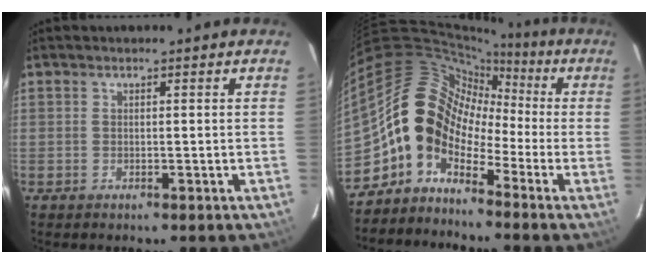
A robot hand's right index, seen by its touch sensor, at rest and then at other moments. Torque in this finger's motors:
{"motor_torque": [1.10, -0.71, 1.05, 0.21]}